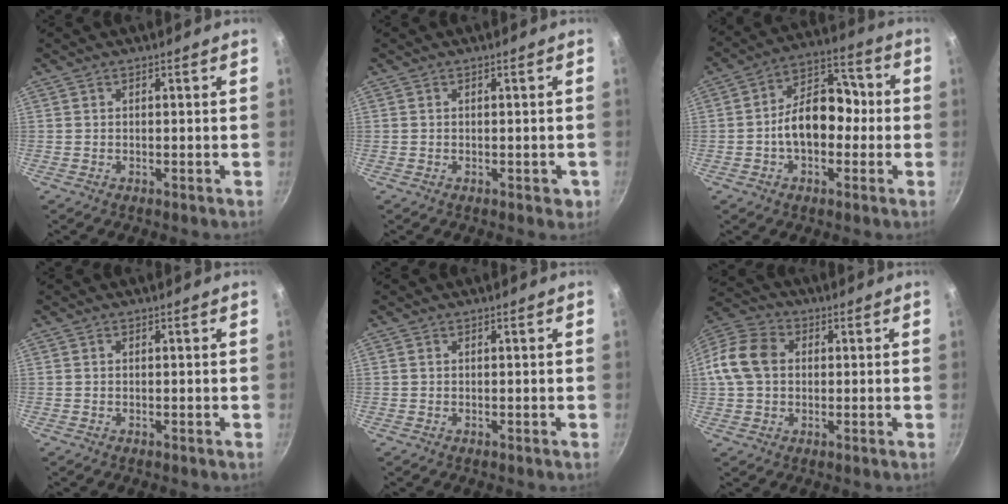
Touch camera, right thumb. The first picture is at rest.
{"total": 1.9, "force": [-0.5, 1.2, 1.4], "torque": [-0.011, 0.002, -0.005]}
{"total": 13.4, "force": [-1.6, 9.0, 9.7], "torque": [-0.105, 0.051, -0.041]}
{"total": 0.0}
{"total": 0.0}
{"total": 11.1, "force": [0.9, 8.5, 7.0], "torque": [-0.119, 0.021, 0.000]}